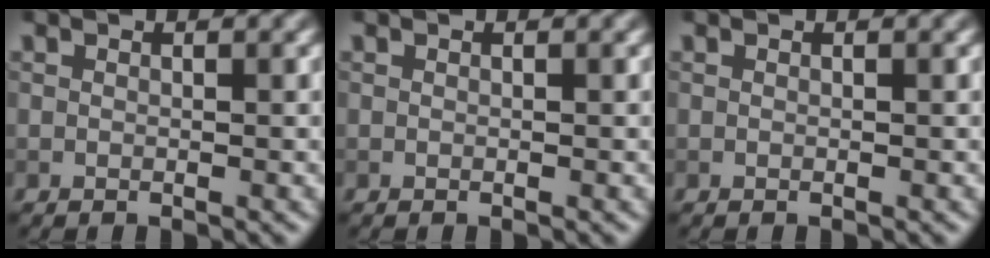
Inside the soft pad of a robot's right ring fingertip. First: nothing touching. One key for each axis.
{"total": 0.0}
{"total": 0.0}